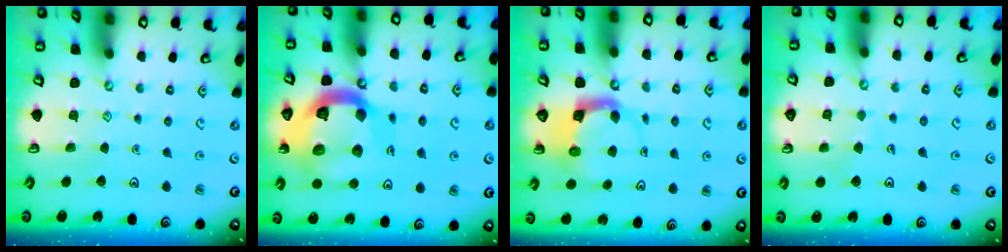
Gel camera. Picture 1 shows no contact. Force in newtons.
{"total": 20.6, "press": 20.4, "slide": 2.4}
{"total": 3.7, "press": 3.6, "slide": 0.7}
{"total": 3.4, "press": 3.4, "slide": 0.0}